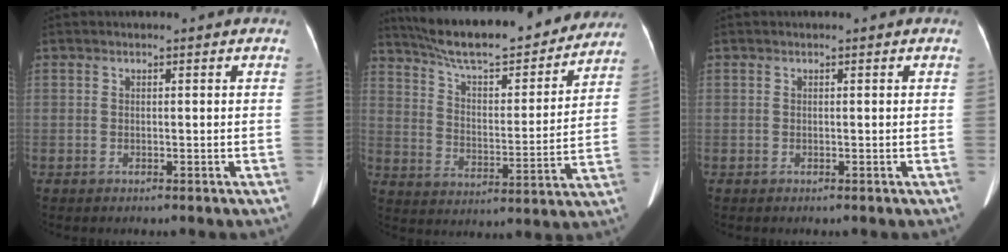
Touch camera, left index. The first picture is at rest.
{"total": 24.3, "force": [21.4, 4.8, 10.4], "torque": [-0.165, 0.000, 0.304]}
{"total": 0.0}